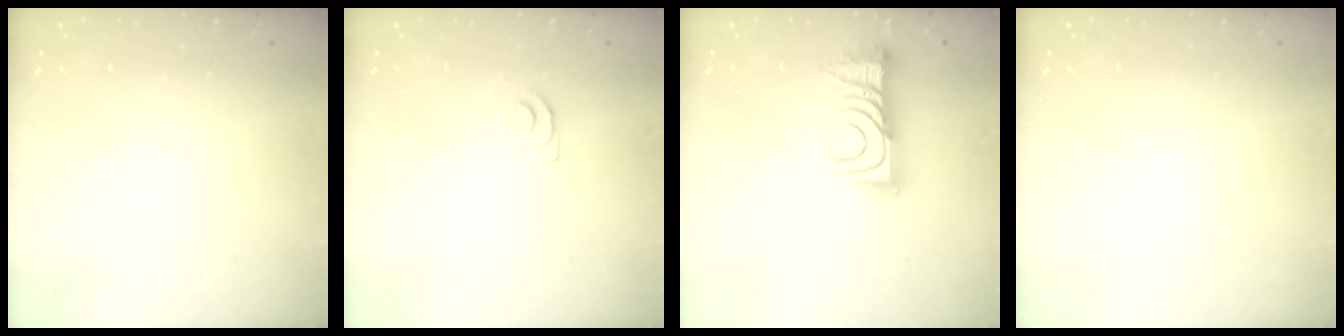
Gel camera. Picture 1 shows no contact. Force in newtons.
{"total": 7.4, "press": 7.4, "slide": 0.5}
{"total": 10.8, "press": 10.8, "slide": 0.3}
{"total": 0.0}